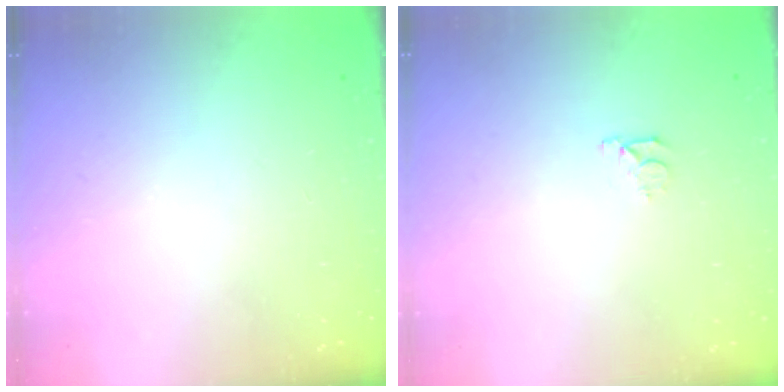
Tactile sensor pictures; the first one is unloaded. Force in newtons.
{"total": 4.0, "press": 4.0, "slide": 0.4}